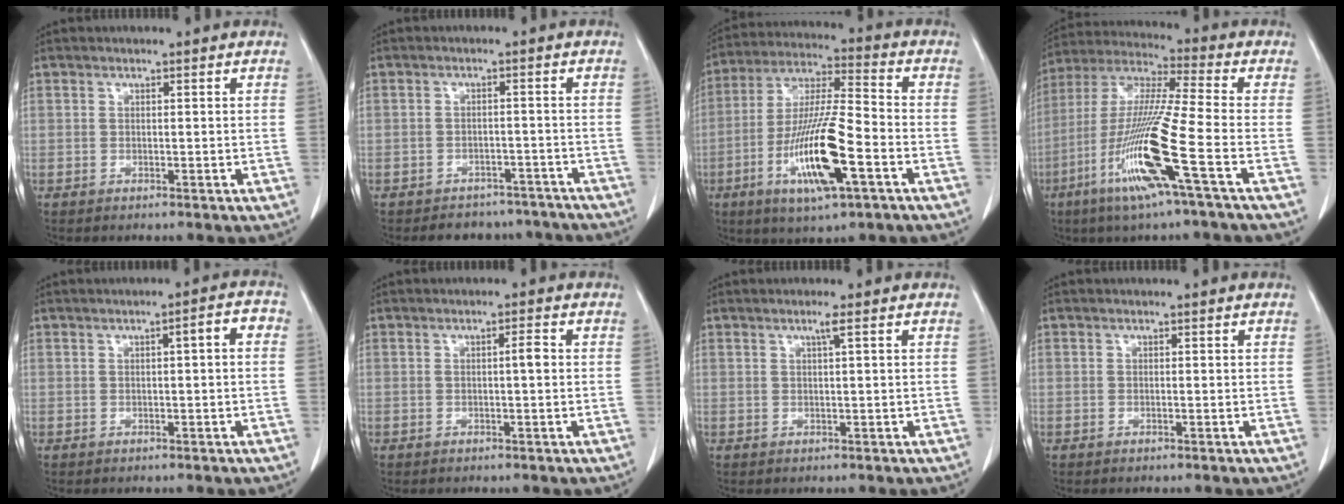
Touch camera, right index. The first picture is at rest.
{"total": 7.9, "force": [-6.8, 3.9, 0.2], "torque": [0.016, 0.013, -0.075]}
{"total": 15.8, "force": [-5.8, 2.0, 14.6], "torque": [-0.290, -0.015, -0.101]}
{"total": 16.4, "force": [-6.5, -0.9, 15.0], "torque": [-0.313, -0.023, -0.129]}
{"total": 3.1, "force": [0.3, 0.5, 3.0], "torque": [-0.038, 0.013, 0.001]}
{"total": 1.6, "force": [-0.1, 0.1, 1.6], "torque": [-0.026, 0.003, 0.000]}
{"total": 1.2, "force": [0.5, -0.3, 1.0], "torque": [-0.025, -0.001, 0.013]}
{"total": 0.0}